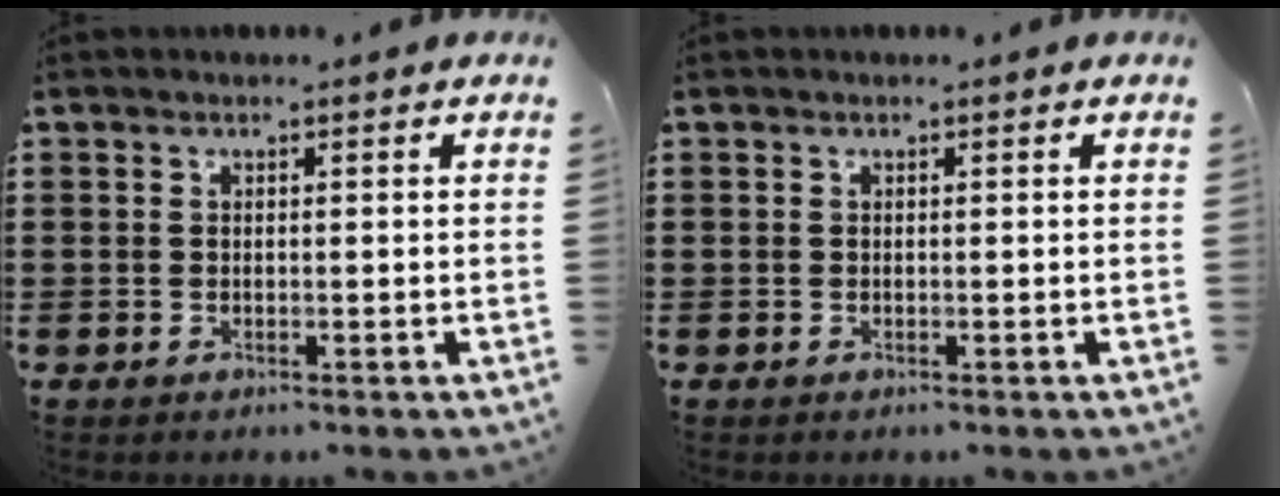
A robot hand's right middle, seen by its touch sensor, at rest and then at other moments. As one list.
[{"total": 0.0}]